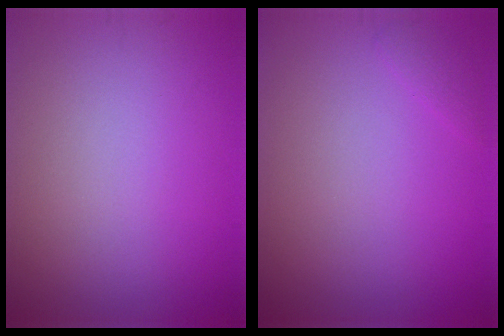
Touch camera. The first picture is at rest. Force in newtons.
{"total": 0.7, "press": 0.7, "slide": 0.0}